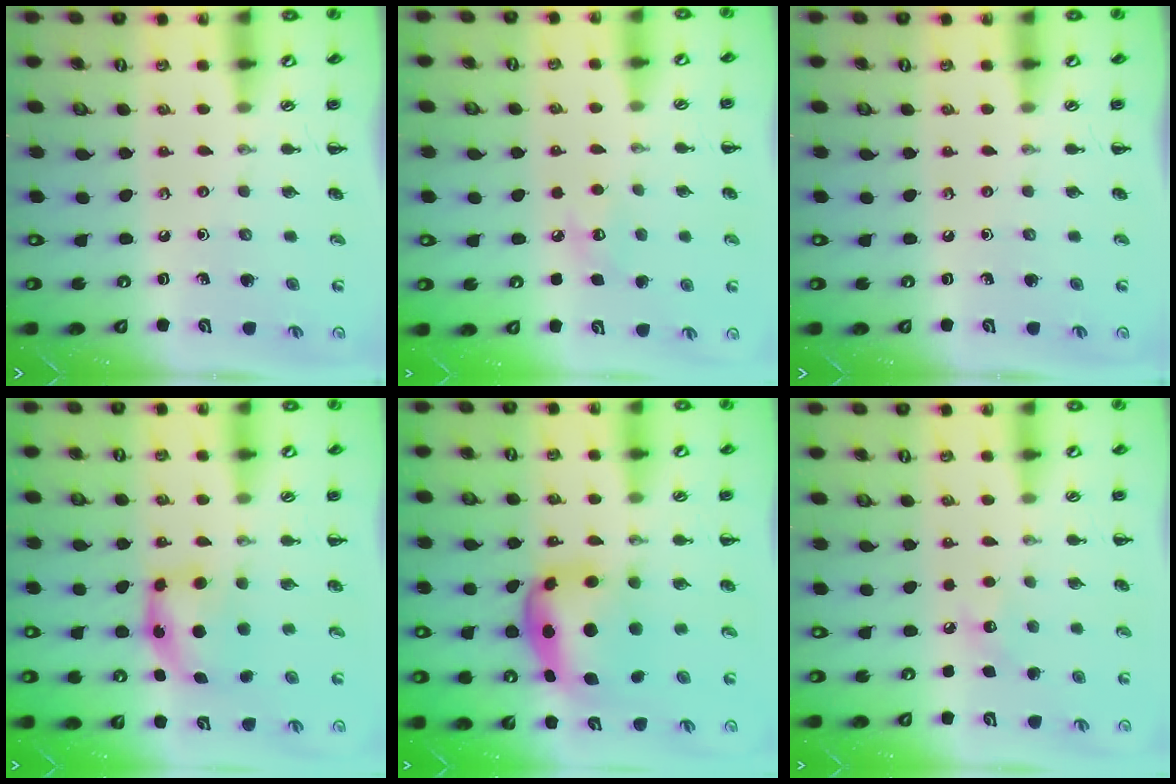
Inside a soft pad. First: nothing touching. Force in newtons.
{"total": 6.9, "press": 6.6, "slide": 2.0}
{"total": 0.0}
{"total": 6.2, "press": 6.2, "slide": 0.9}
{"total": 7.1, "press": 6.9, "slide": 1.7}
{"total": 6.7, "press": 6.5, "slide": 1.7}